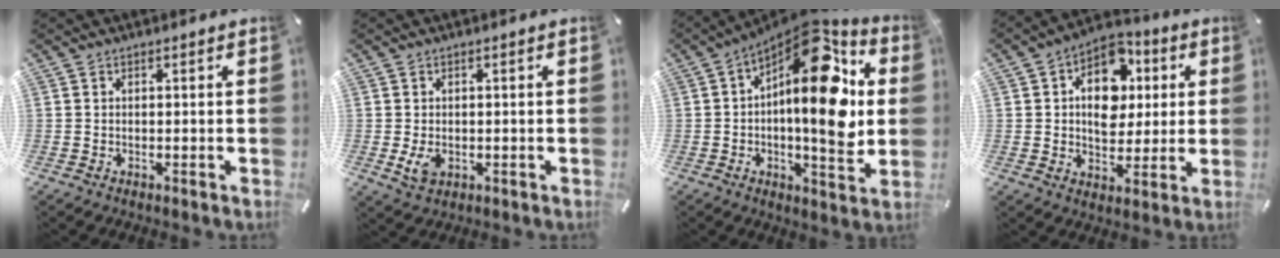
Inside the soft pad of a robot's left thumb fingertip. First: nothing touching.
{"total": 3.4, "force": [-0.6, 2.5, 2.2], "torque": [-0.042, -0.004, -0.012]}
{"total": 21.9, "force": [6.2, 8.7, 19.1], "torque": [-0.278, -0.060, 0.097]}
{"total": 13.4, "force": [2.8, 10.3, 8.0], "torque": [-0.126, -0.006, 0.054]}